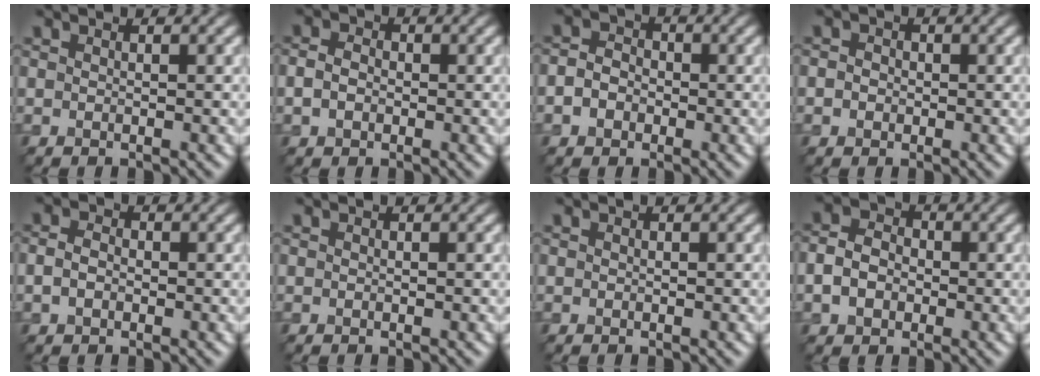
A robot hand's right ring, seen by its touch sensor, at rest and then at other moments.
{"total": 2.3, "force": [-0.3, 1.8, 1.4], "torque": [-0.032, -0.001, -0.011]}
{"total": 2.6, "force": [-0.8, 2.2, 1.3], "torque": [-0.013, -0.003, -0.025]}
{"total": 1.9, "force": [0.2, 1.7, 0.9], "torque": [-0.006, 0.008, -0.017]}
{"total": 1.9, "force": [-0.4, 1.4, 1.2], "torque": [-0.029, -0.002, -0.012]}
{"total": 0.0}
{"total": 0.0}
{"total": 3.4, "force": [-0.7, 2.7, 2.0], "torque": [-0.042, -0.001, -0.020]}